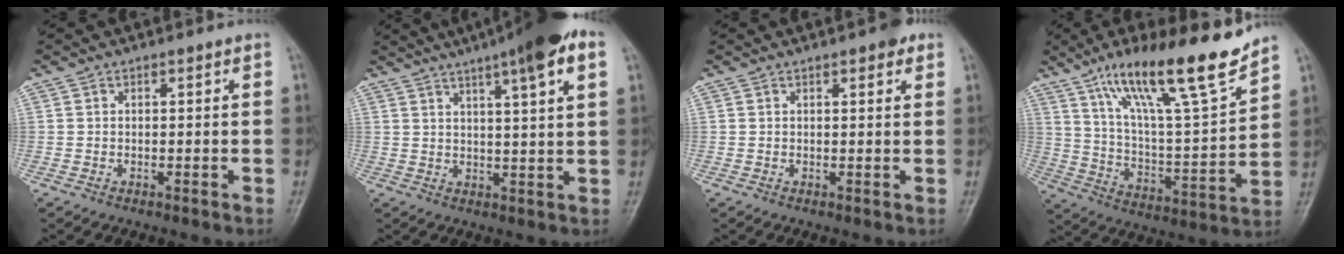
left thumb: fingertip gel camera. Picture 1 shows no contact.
{"total": 13.9, "force": [7.8, 1.8, 11.4], "torque": [-0.164, 0.001, 0.104]}
{"total": 3.2, "force": [1.8, 1.1, 2.3], "torque": [-0.024, -0.003, 0.018]}
{"total": 21.0, "force": [14.7, 3.1, 14.8], "torque": [-0.221, -0.067, 0.253]}